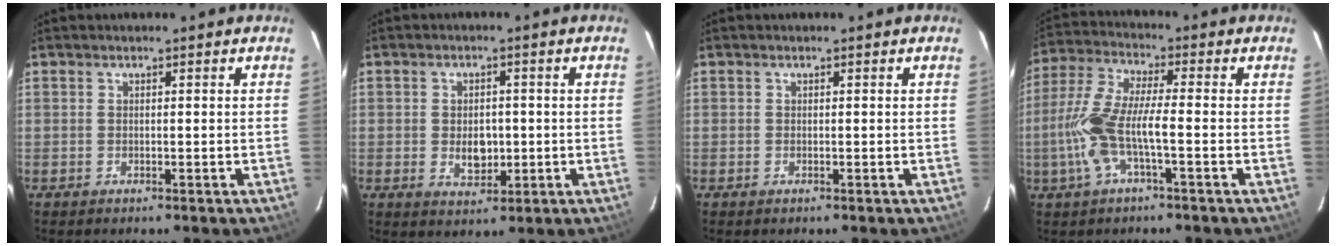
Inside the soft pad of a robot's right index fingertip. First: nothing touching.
{"total": 4.9, "force": [-0.6, 3.4, 3.5], "torque": [-0.060, -0.001, -0.001]}
{"total": 0.0}
{"total": 11.0, "force": [-2.9, 2.3, 10.3], "torque": [-0.229, 0.002, -0.056]}